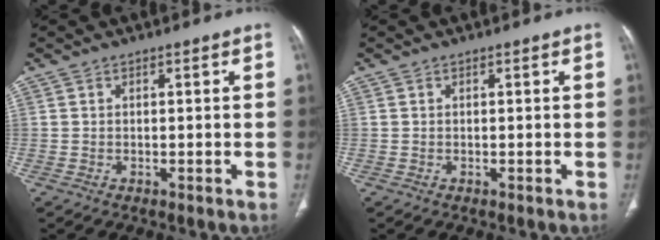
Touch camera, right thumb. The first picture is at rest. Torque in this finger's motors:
{"motor_torque": [0.00, 0.00, 0.00, 0.00, 0.00]}